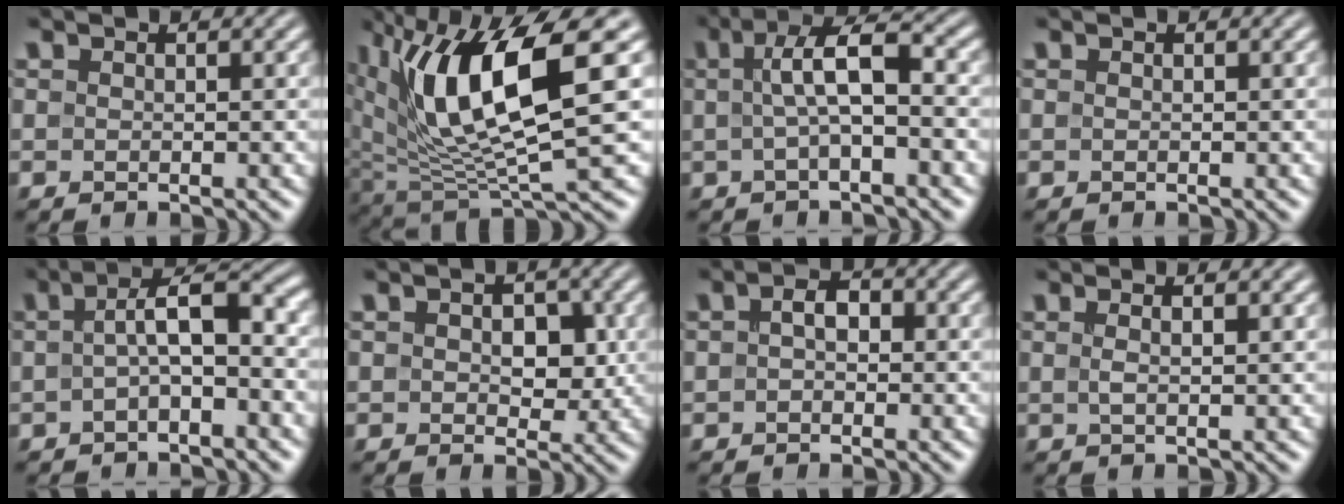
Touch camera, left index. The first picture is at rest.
{"total": 11.2, "force": [3.4, 3.8, 10.0], "torque": [-0.186, -0.009, 0.066]}
{"total": 4.6, "force": [0.3, 1.2, 4.5], "torque": [-0.079, 0.016, 0.001]}
{"total": 0.0}
{"total": 4.4, "force": [-0.2, 1.5, 4.1], "torque": [-0.069, 0.012, -0.007]}
{"total": 3.5, "force": [0.3, 2.2, 2.7], "torque": [-0.038, -0.005, 0.006]}
{"total": 2.2, "force": [0.1, 1.4, 1.6], "torque": [-0.025, 0.005, -0.003]}
{"total": 1.7, "force": [0.6, 0.5, 1.5], "torque": [-0.023, 0.000, 0.005]}